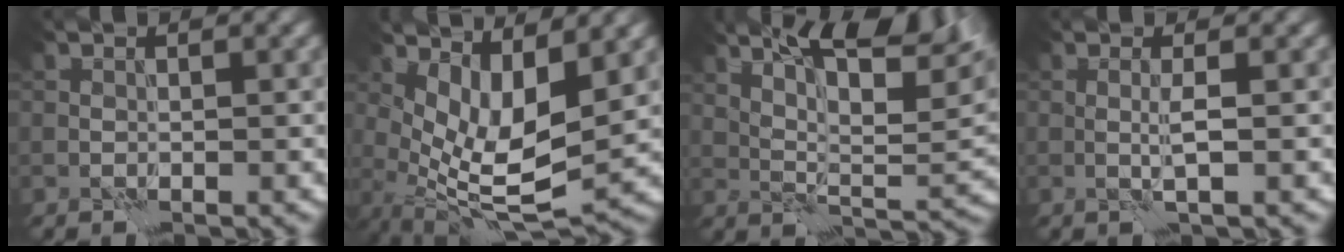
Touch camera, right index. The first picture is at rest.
{"total": 7.7, "force": [1.4, 3.2, 6.8], "torque": [-0.139, -0.015, 0.031]}
{"total": 11.8, "force": [6.8, 2.9, 9.2], "torque": [-0.142, 0.019, 0.106]}
{"total": 1.5, "force": [0.0, 0.1, 1.5], "torque": [-0.033, 0.000, -0.003]}